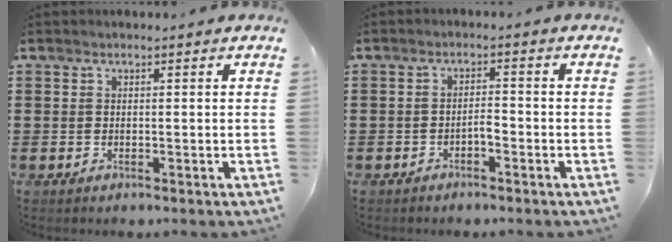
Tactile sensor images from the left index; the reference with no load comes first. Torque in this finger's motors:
{"motor_torque": [0.05, 0.02, 0.04, 0.04]}